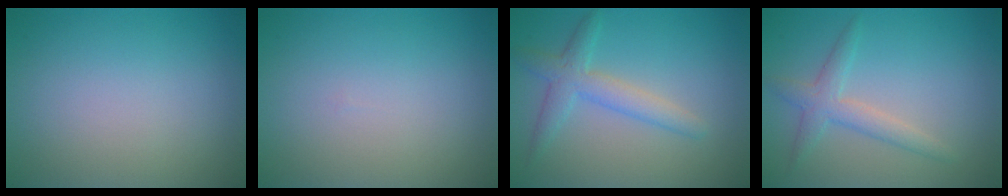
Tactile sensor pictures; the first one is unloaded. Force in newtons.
{"total": 0.0}
{"total": 3.1, "press": 3.1, "slide": 0.2}
{"total": 2.5, "press": 2.5, "slide": 0.1}